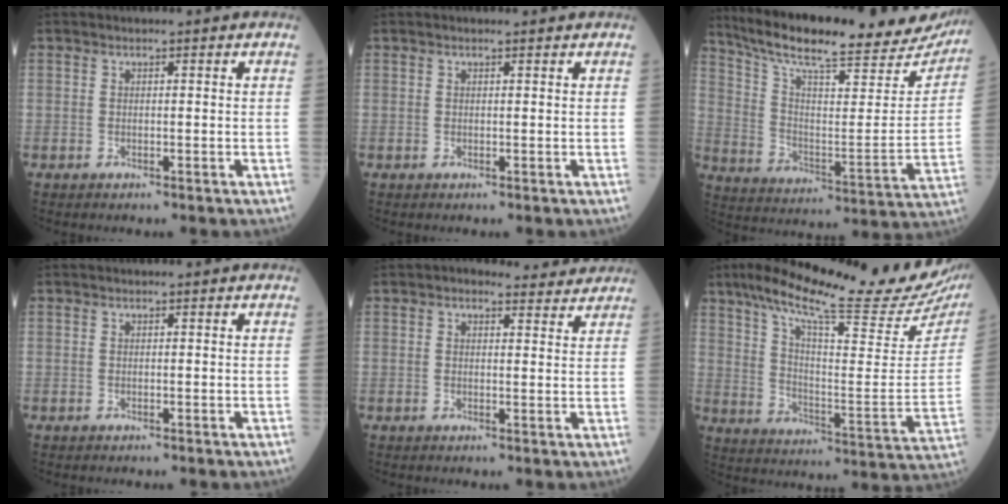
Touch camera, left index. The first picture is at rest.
{"total": 0.8, "force": [0.8, 0.0, 0.1], "torque": [-0.004, 0.002, 0.012]}
{"total": 27.9, "force": [24.8, 4.3, 12.1], "torque": [-0.198, -0.061, 0.341]}
{"total": 0.0}
{"total": 4.1, "force": [3.9, 1.4, 0.5], "torque": [0.005, 0.008, 0.035]}
{"total": 26.0, "force": [21.3, 1.9, 14.8], "torque": [-0.232, -0.046, 0.294]}